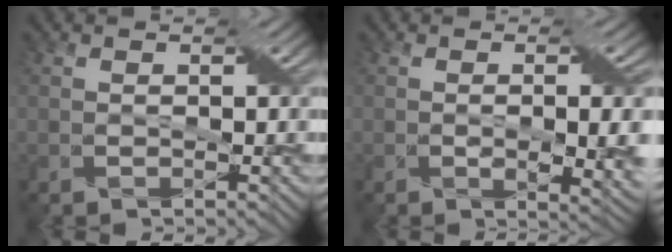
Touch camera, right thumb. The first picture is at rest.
{"total": 5.8, "force": [-0.5, 1.9, 5.5], "torque": [-0.080, -0.011, 0.001]}